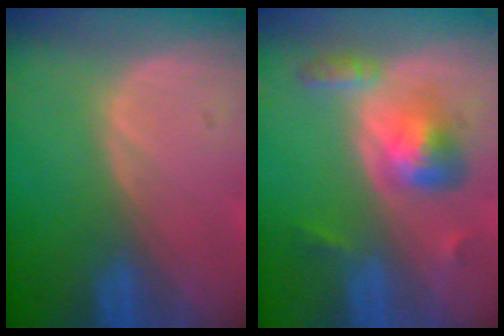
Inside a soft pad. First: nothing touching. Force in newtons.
{"total": 6.2, "press": 5.5, "slide": 2.8}